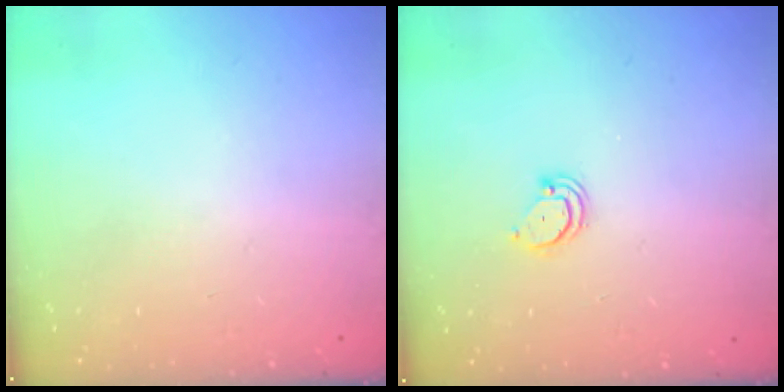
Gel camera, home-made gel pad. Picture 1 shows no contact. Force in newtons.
{"total": 2.6, "press": 2.6, "slide": 0.2}